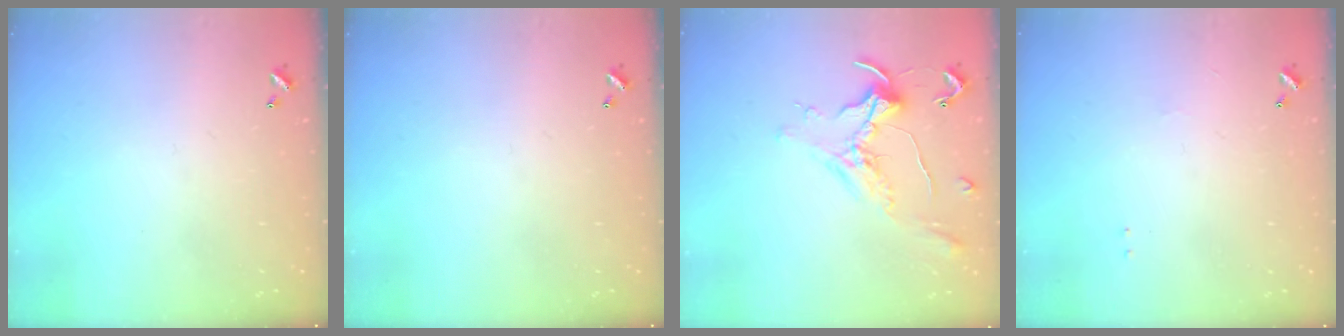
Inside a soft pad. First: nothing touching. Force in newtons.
{"total": 0.0}
{"total": 1.1, "press": 1.0, "slide": 0.4}
{"total": 0.9, "press": 0.8, "slide": 0.5}